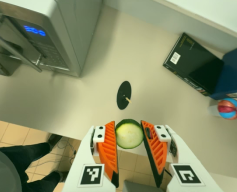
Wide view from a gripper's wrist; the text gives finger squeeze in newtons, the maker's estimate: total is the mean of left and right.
{"total": 8.9, "left": 9.0, "right": 8.7}